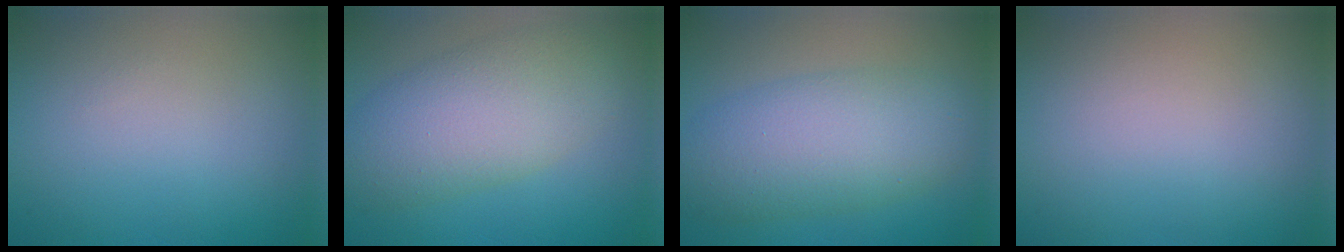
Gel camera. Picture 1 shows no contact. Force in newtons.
{"total": 7.3, "press": 7.3, "slide": 0.4}
{"total": 7.3, "press": 7.3, "slide": 0.3}
{"total": 0.0}